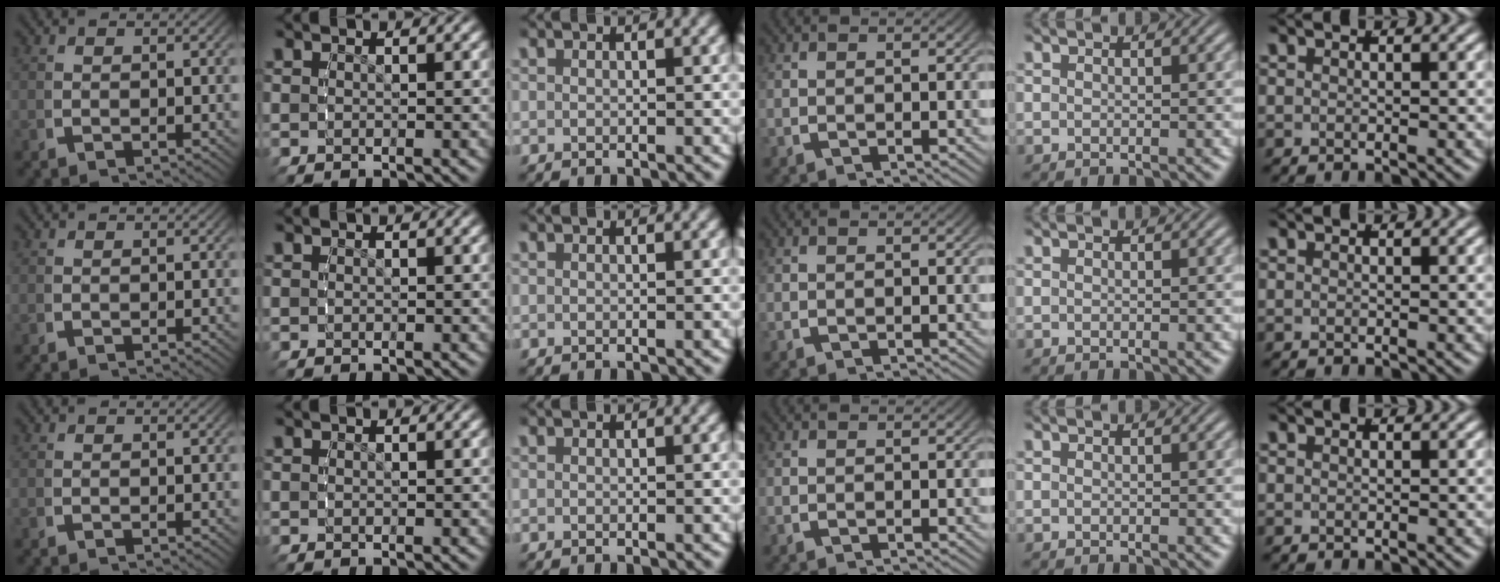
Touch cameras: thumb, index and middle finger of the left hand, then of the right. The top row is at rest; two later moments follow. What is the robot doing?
{"motion": "reach", "object": "toothpaste"}